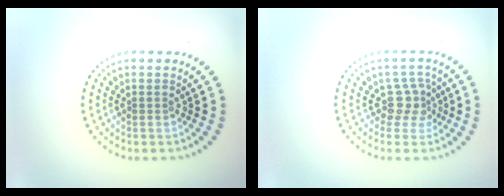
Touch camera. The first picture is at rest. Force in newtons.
{"total": 2.3, "press": 1.7, "slide": 1.6}